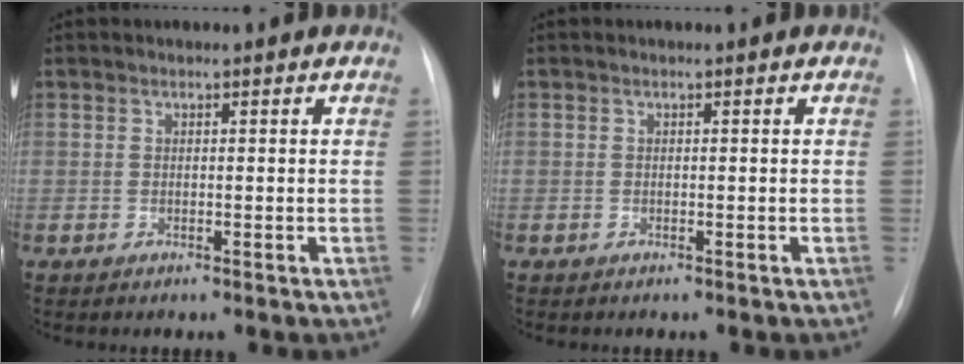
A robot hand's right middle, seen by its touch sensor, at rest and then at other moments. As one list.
[{"total": 0.0}]